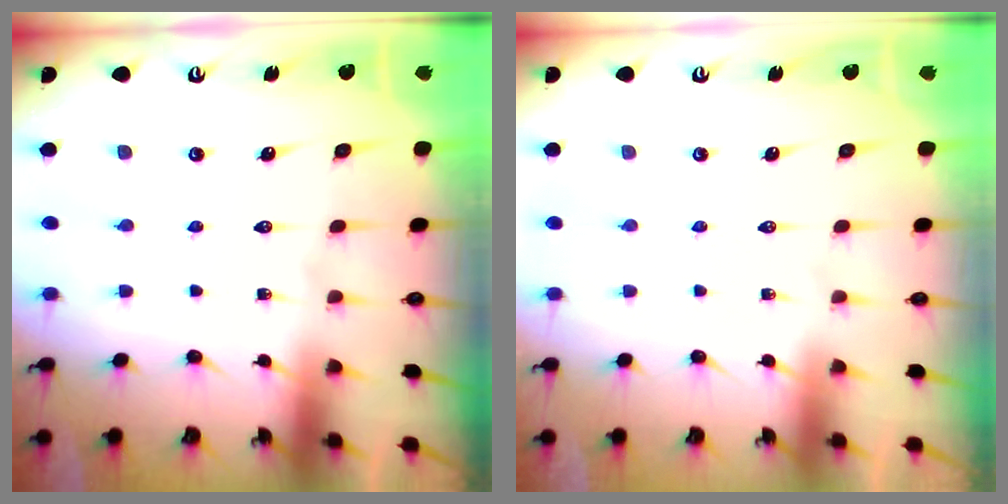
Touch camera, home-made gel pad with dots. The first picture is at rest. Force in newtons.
{"total": 0.0}